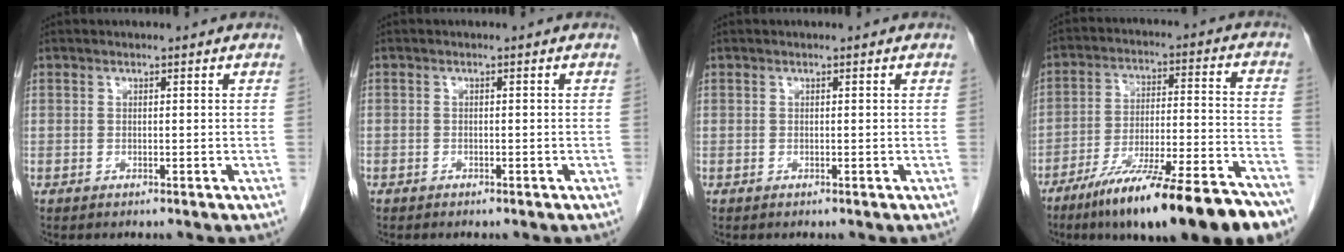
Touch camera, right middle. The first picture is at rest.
{"total": 0.5, "force": [-0.4, 0.4, 0.0], "torque": [-0.002, 0.003, -0.007]}
{"total": 0.0}
{"total": 22.7, "force": [-17.0, 2.4, 14.9], "torque": [-0.169, 0.000, -0.269]}